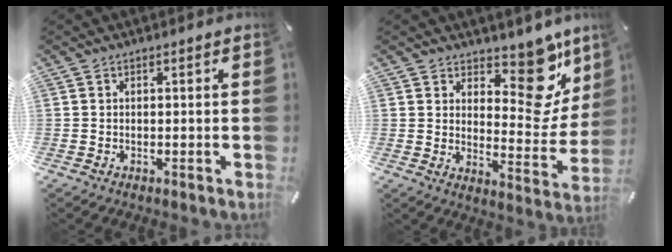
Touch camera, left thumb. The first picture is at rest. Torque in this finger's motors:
{"motor_torque": [0.29, 0.19, 0.26, -0.17, 0.04]}